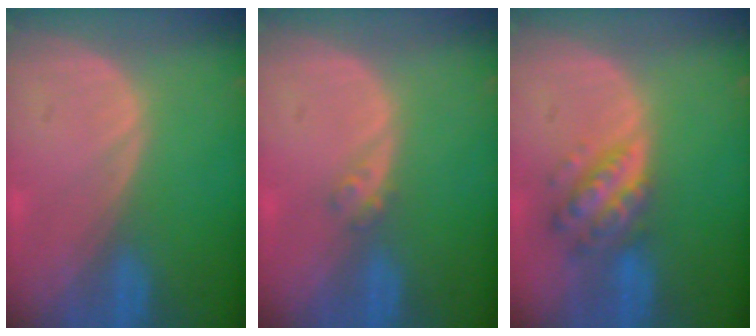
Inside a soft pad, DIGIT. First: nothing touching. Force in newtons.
{"total": 1.6, "press": 1.4, "slide": 0.8}
{"total": 6.3, "press": 5.7, "slide": 2.6}